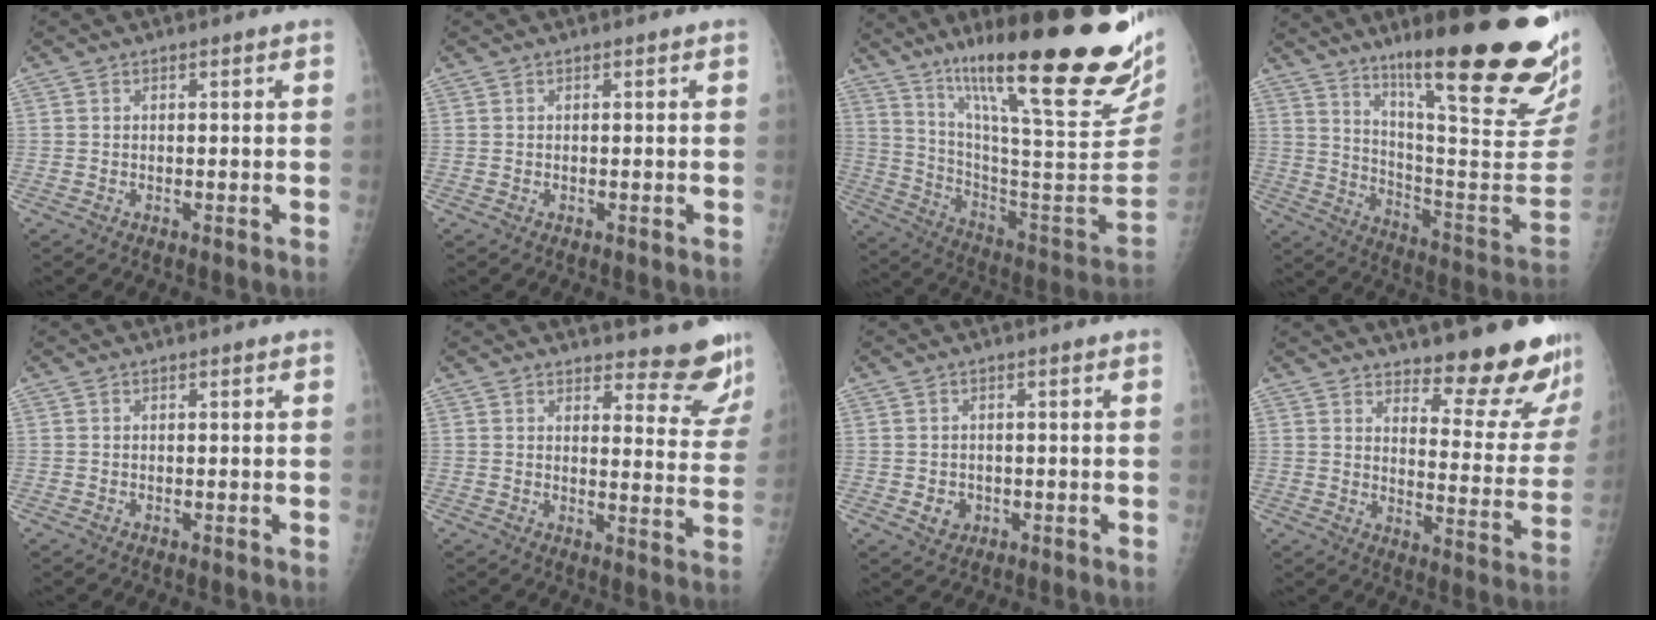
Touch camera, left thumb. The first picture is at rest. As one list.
[{"total": 0.0}, {"total": 33.7, "force": [21.4, 5.5, 25.5], "torque": [-0.327, -0.084, 0.337]}, {"total": 29.1, "force": [19.0, 4.0, 21.8], "torque": [-0.270, -0.100, 0.285]}, {"total": 0.0}, {"total": 11.4, "force": [10.7, 2.7, 2.8], "torque": [0.002, -0.103, 0.111]}, {"total": 2.7, "force": [-0.5, 2.4, 1.2], "torque": [-0.008, 0.001, 0.000]}, {"total": 16.3, "force": [14.1, 3.7, 7.3], "torque": [-0.048, -0.128, 0.180]}]